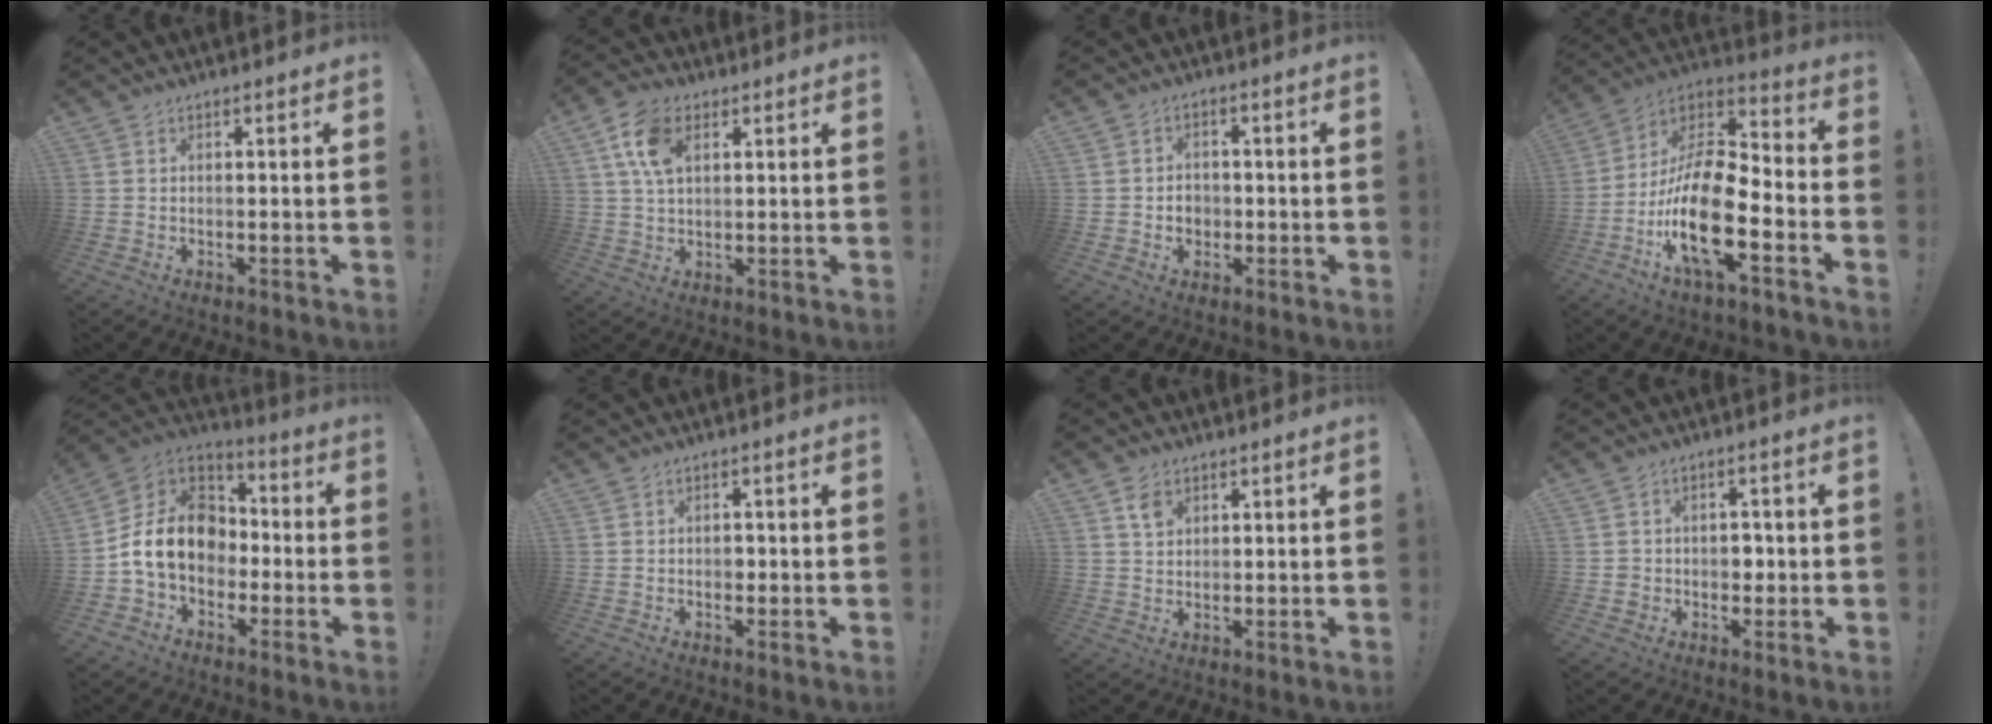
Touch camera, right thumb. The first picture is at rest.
{"total": 9.7, "force": [3.7, 5.7, 6.8], "torque": [-0.135, 0.001, 0.069]}
{"total": 3.7, "force": [-0.7, 3.3, 1.5], "torque": [-0.008, -0.004, -0.016]}
{"total": 20.9, "force": [-7.3, 8.3, 17.7], "torque": [-0.353, 0.028, -0.122]}
{"total": 16.6, "force": [-0.7, 12.7, 10.6], "torque": [-0.185, 0.028, -0.002]}
{"total": 1.0, "force": [-0.3, 0.9, 0.4], "torque": [0.000, 0.000, -0.007]}
{"total": 4.1, "force": [2.2, 3.0, 1.8], "torque": [-0.020, -0.008, 0.039]}
{"total": 4.2, "force": [0.0, 3.9, 1.4], "torque": [-0.011, -0.002, -0.003]}